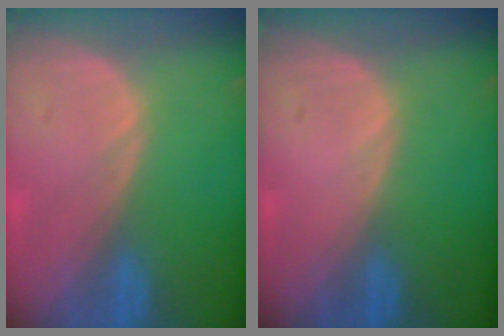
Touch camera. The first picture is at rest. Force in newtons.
{"total": 0.0}